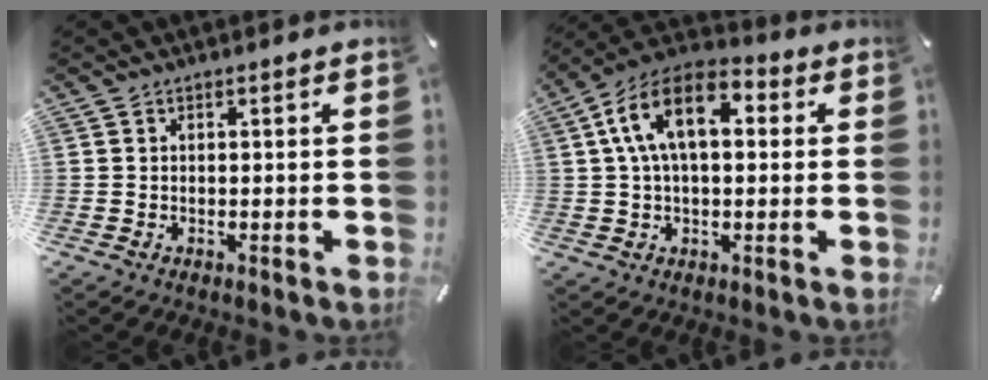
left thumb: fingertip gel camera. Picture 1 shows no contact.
{"total": 13.1, "force": [3.2, 7.6, 10.1], "torque": [-0.196, 0.009, 0.055]}